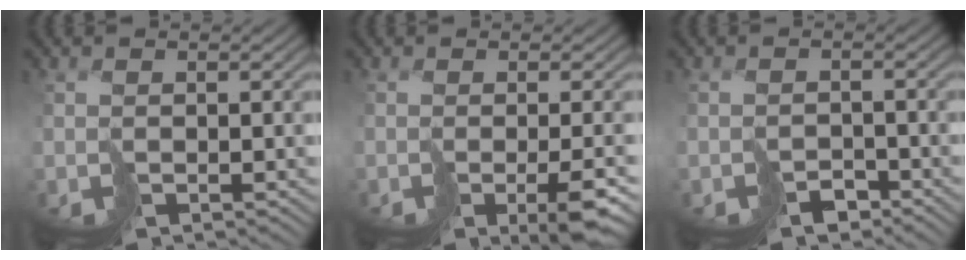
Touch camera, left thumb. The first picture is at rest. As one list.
[{"total": 5.7, "force": [-2.2, 1.2, 5.1], "torque": [-0.072, -0.001, -0.033]}, {"total": 2.3, "force": [-1.7, 1.2, 0.9], "torque": [-0.014, 0.001, -0.034]}]